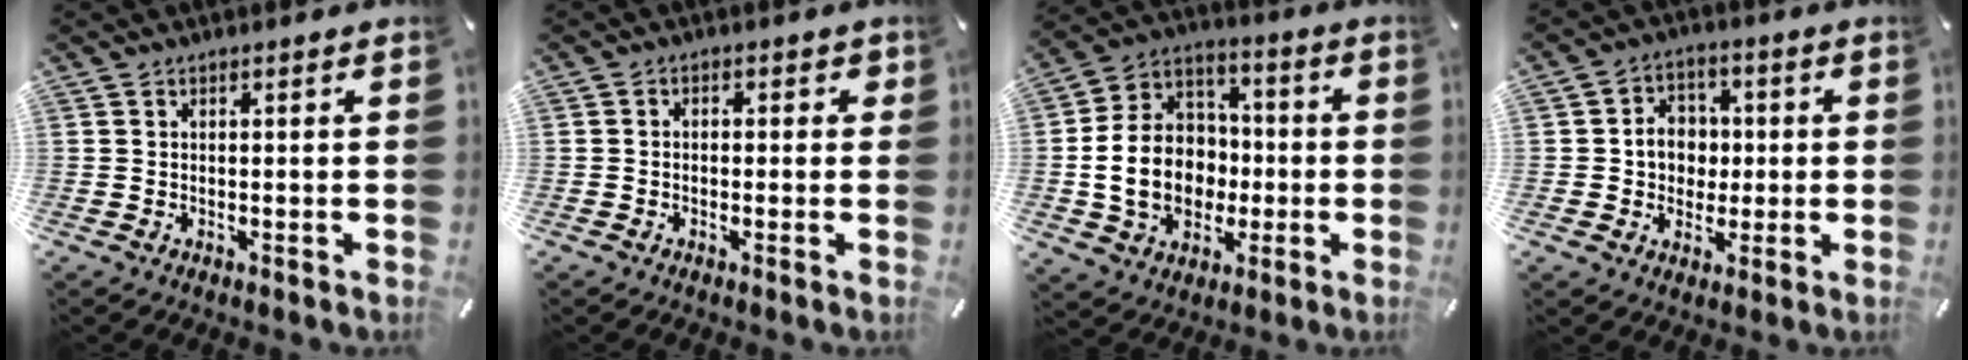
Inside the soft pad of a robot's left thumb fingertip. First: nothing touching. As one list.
[{"total": 2.1, "force": [-1.2, 1.4, 1.0], "torque": [-0.018, 0.011, -0.025]}, {"total": 15.8, "force": [-2.9, 13.0, 8.5], "torque": [-0.189, 0.019, -0.045]}, {"total": 7.9, "force": [-0.1, 7.2, 3.5], "torque": [-0.054, 0.017, -0.002]}]